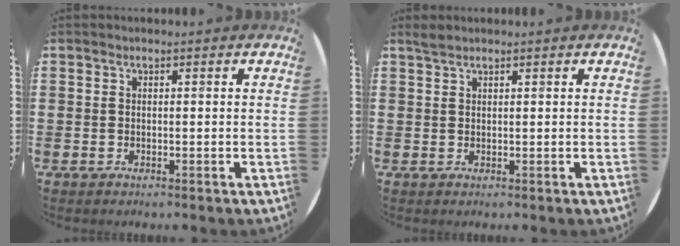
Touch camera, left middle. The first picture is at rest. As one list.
[{"total": 1.0, "force": [1.0, 0.1, 0.4], "torque": [-0.008, 0.003, 0.018]}]